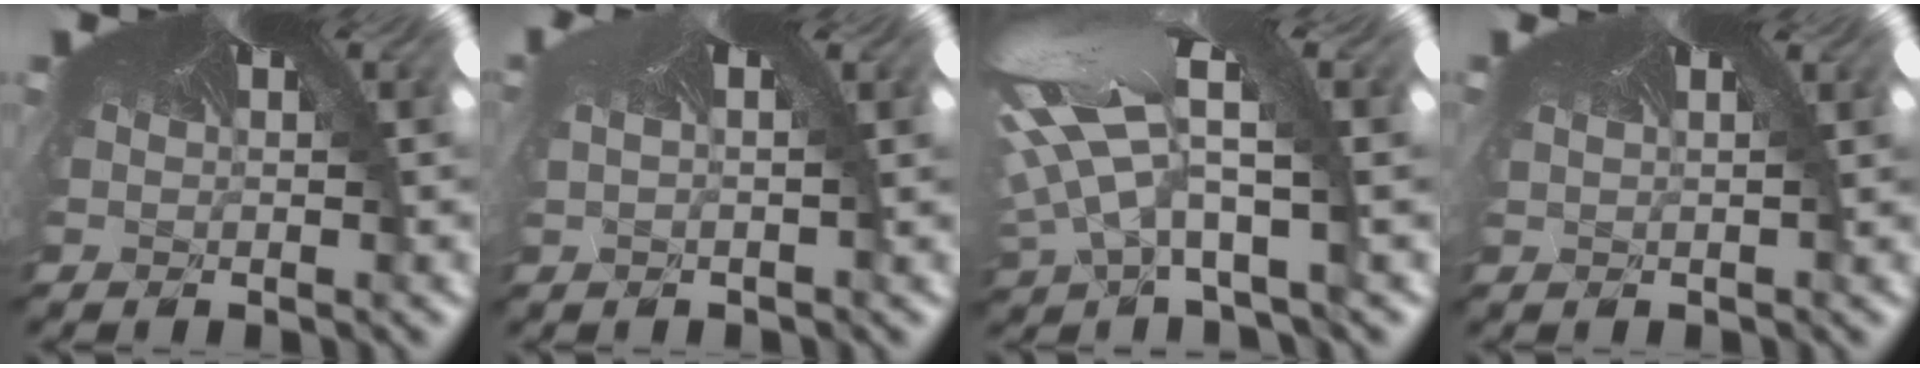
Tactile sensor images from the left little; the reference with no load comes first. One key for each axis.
{"total": 0.8, "fx": -0.8, "fy": -0.2, "fz": 0.1, "tx": -0.020, "ty": 0.012, "tz": -0.006}
{"total": 5.4, "fx": -4.3, "fy": -2.5, "fz": 2.2, "tx": -0.123, "ty": -0.058, "tz": -0.041}
{"total": 0.8, "fx": -0.1, "fy": -0.4, "fz": -0.7, "tx": 0.000, "ty": 0.008, "tz": -0.010}